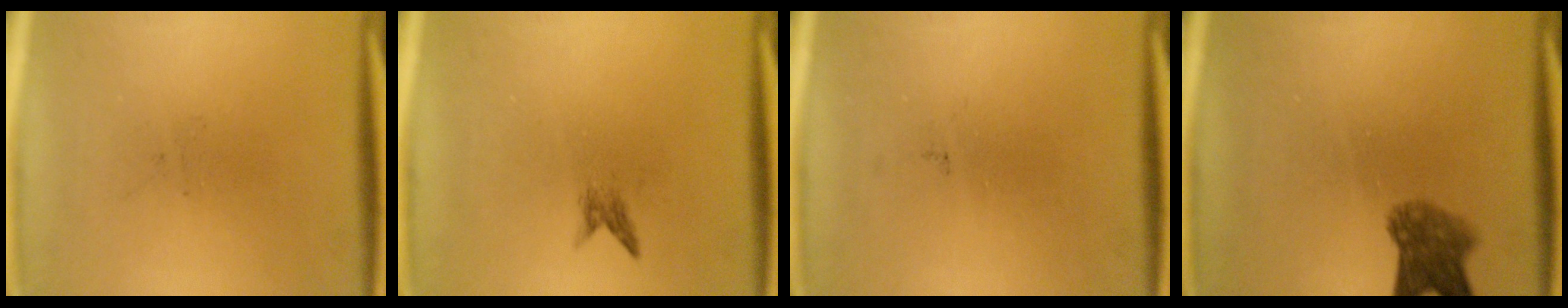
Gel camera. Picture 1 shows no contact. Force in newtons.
{"total": 0.9}
{"total": 0.0}
{"total": 5.2}